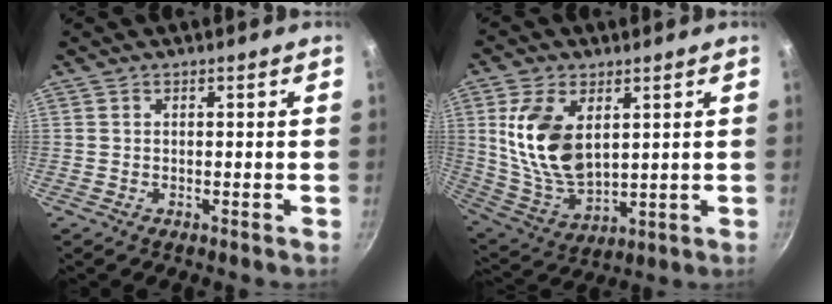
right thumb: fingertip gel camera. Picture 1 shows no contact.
{"total": 14.9, "force": [3.7, 8.7, 11.5], "torque": [-0.207, -0.029, 0.086]}